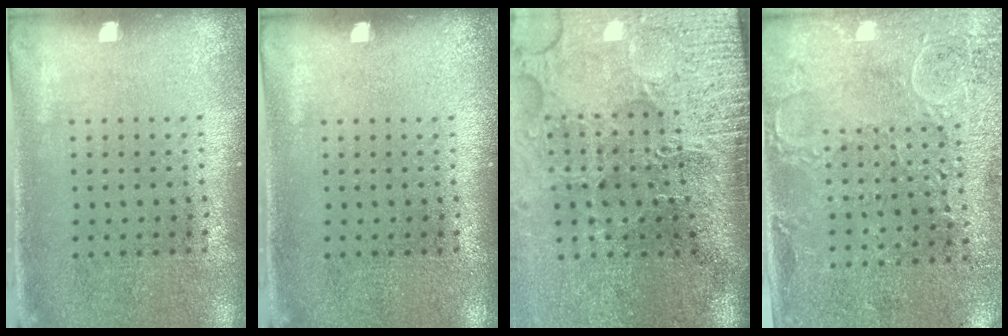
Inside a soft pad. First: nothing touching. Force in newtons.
{"total": 0.0}
{"total": 5.2, "press": 4.1, "slide": 3.2}
{"total": 2.7, "press": 2.6, "slide": 0.8}